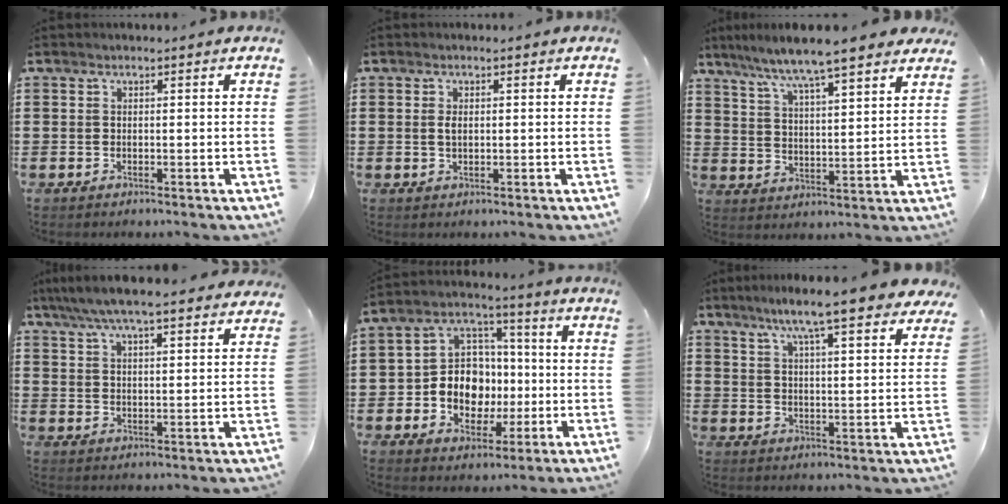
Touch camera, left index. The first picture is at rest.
{"total": 1.5, "force": [0.2, 0.7, 1.3], "torque": [-0.036, 0.001, 0.000]}
{"total": 7.0, "force": [6.2, -0.1, 3.1], "torque": [-0.088, -0.035, 0.103]}
{"total": 6.3, "force": [5.7, 0.4, 2.6], "torque": [-0.070, -0.017, 0.101]}
{"total": 9.4, "force": [-1.6, 8.4, 3.8], "torque": [-0.089, 0.013, -0.027]}
{"total": 8.9, "force": [7.3, 0.4, 5.1], "torque": [-0.107, -0.027, 0.121]}